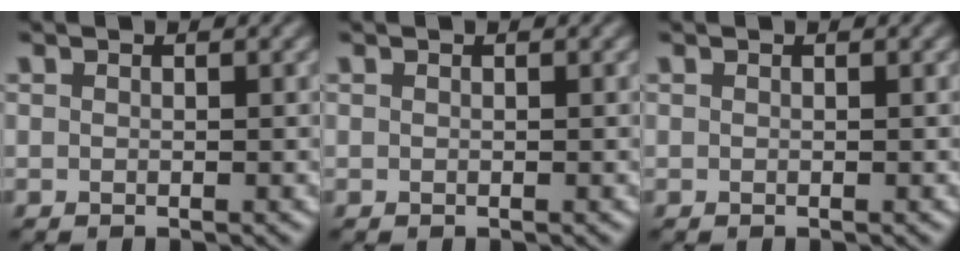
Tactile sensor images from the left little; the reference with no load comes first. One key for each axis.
{"total": 0.6, "fx": -0.1, "fy": -0.3, "fz": -0.5, "tx": 0.003, "ty": -0.001, "tz": 0.006}
{"total": 0.0}